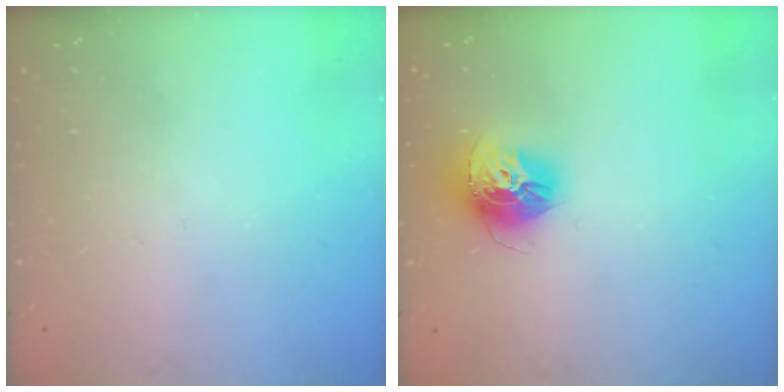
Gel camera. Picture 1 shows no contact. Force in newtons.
{"total": 13.8, "press": 13.8, "slide": 1.0}